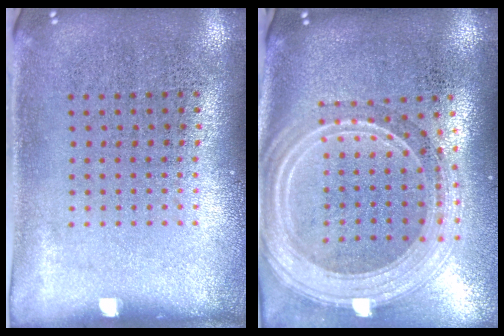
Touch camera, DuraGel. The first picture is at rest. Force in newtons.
{"total": 2.8, "press": 2.3, "slide": 1.6}